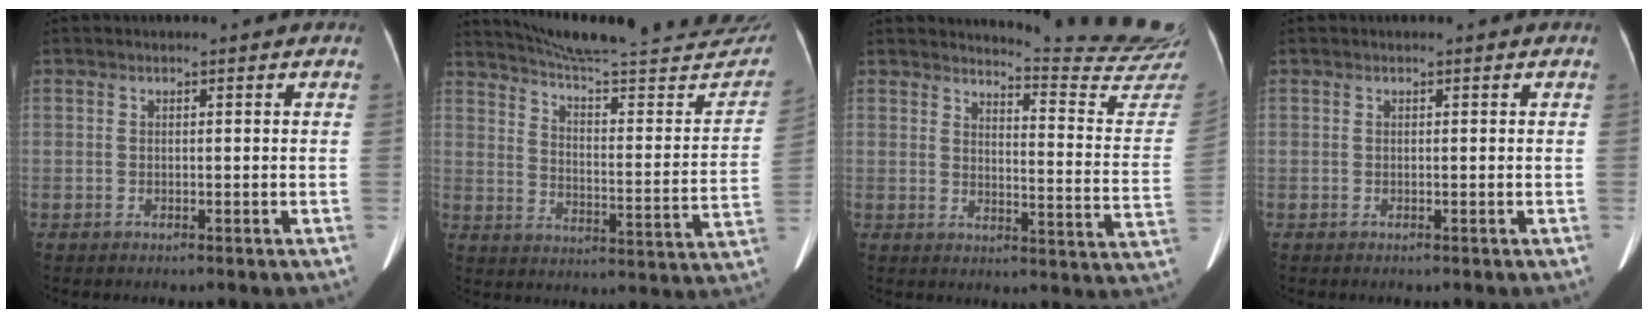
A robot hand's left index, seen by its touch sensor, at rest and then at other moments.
{"total": 29.6, "force": [27.5, 2.2, 10.9], "torque": [-0.160, -0.100, 0.346]}
{"total": 15.9, "force": [15.7, -2.0, 1.3], "torque": [-0.016, -0.149, 0.170]}
{"total": 0.0}